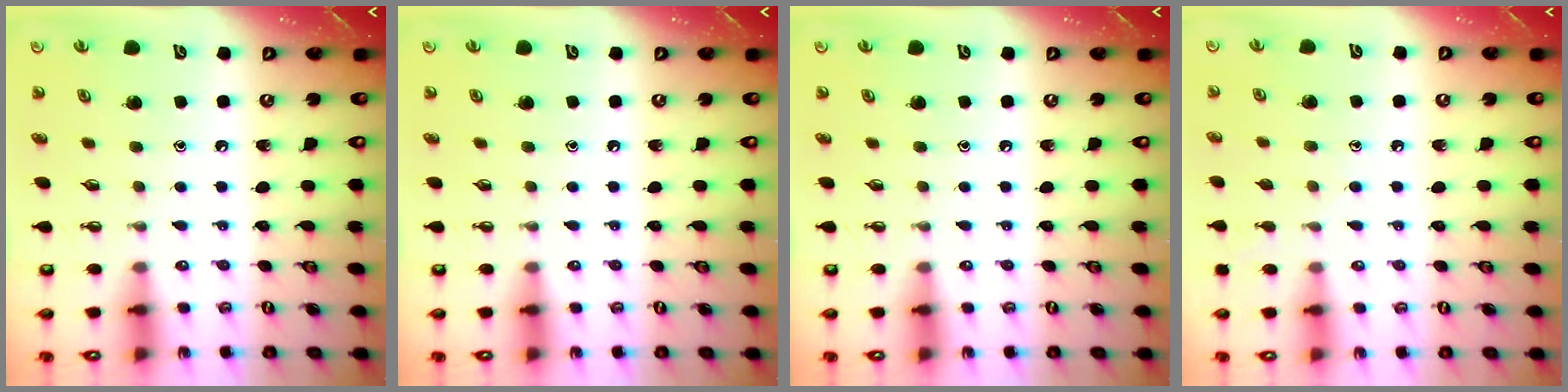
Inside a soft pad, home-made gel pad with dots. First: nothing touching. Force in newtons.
{"total": 0.0}
{"total": 0.0}
{"total": 4.8, "press": 4.8, "slide": 0.5}